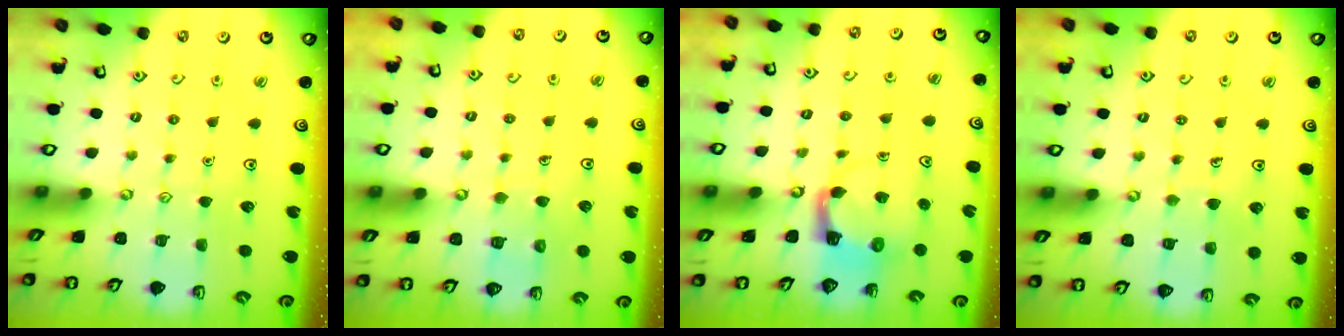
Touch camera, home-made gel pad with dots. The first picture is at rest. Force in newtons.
{"total": 4.4, "press": 4.4, "slide": 0.4}
{"total": 3.9, "press": 3.9, "slide": 0.7}
{"total": 4.2, "press": 4.2, "slide": 0.3}